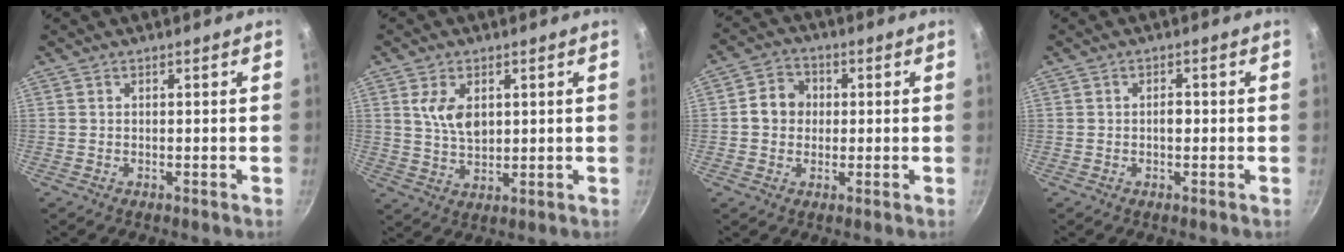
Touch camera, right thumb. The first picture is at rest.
{"total": 6.4, "force": [2.0, 3.8, 4.8], "torque": [-0.077, -0.011, 0.046]}
{"total": 6.3, "force": [0.3, 5.6, 3.0], "torque": [-0.035, 0.015, -0.002]}
{"total": 1.6, "force": [-0.1, 0.9, 1.2], "torque": [-0.012, 0.004, -0.004]}